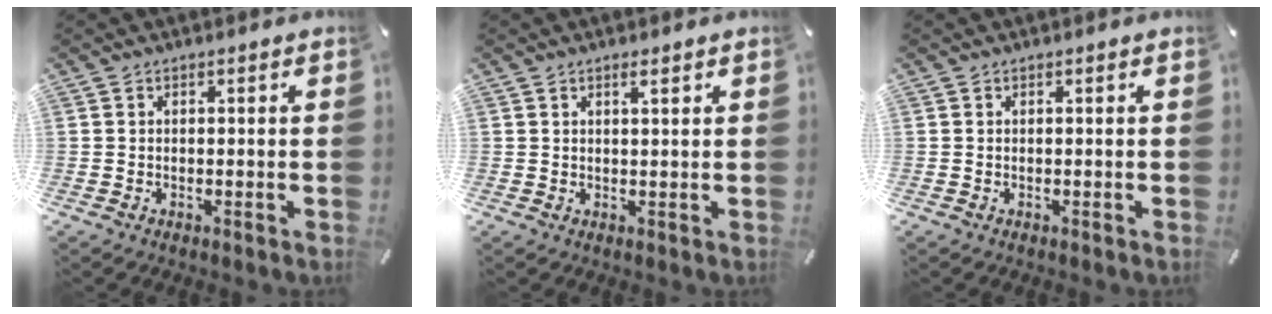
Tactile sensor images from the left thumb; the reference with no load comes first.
{"total": 1.7, "force": [1.0, 0.4, 1.2], "torque": [-0.026, 0.001, 0.017]}
{"total": 0.0}